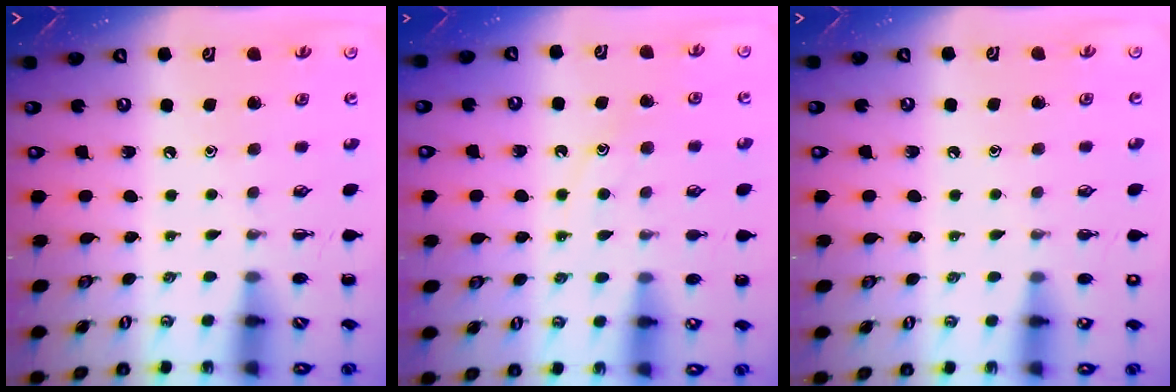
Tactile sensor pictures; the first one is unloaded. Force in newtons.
{"total": 11.2, "press": 11.2, "slide": 1.0}
{"total": 2.1, "press": 2.0, "slide": 0.6}